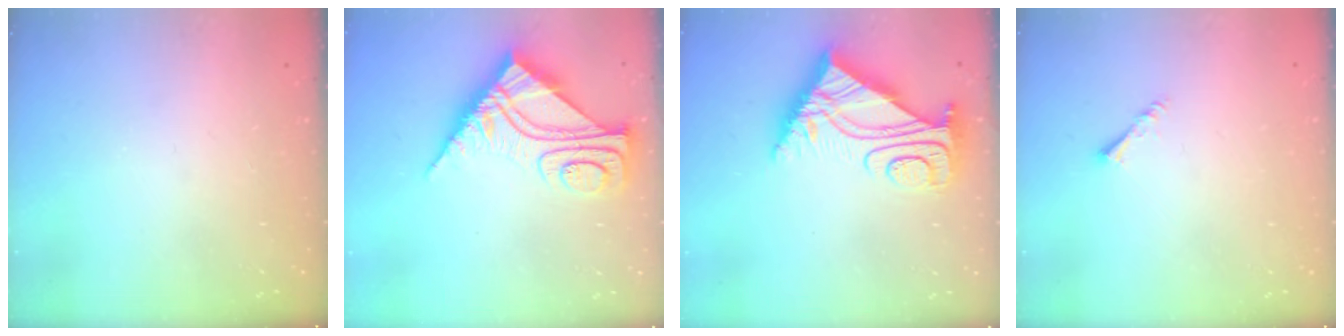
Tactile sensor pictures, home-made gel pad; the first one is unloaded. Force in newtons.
{"total": 10.9, "press": 10.9, "slide": 1.3}
{"total": 8.9, "press": 8.8, "slide": 0.9}
{"total": 1.6, "press": 1.6, "slide": 0.3}